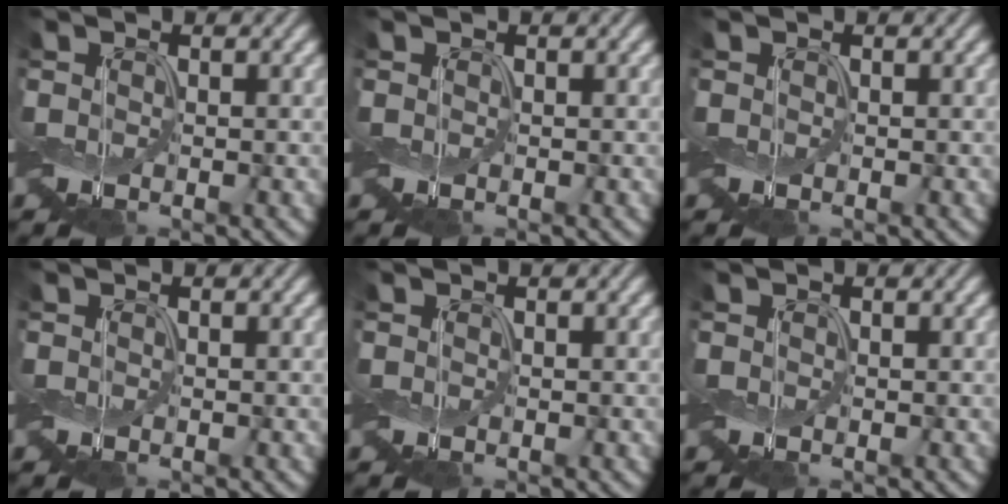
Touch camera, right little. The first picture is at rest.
{"total": 0.0}
{"total": 0.0}
{"total": 0.0}
{"total": 0.0}
{"total": 0.0}